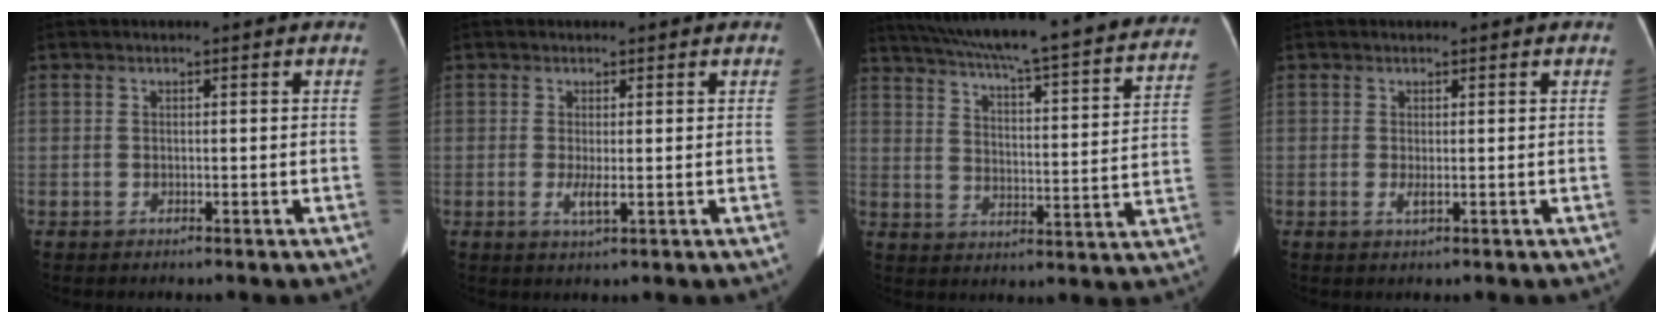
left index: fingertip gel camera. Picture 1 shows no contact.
{"total": 2.0, "force": [-0.4, 0.3, 2.0], "torque": [-0.045, -0.009, -0.003]}
{"total": 32.9, "force": [29.2, 3.0, 14.8], "torque": [-0.240, -0.064, 0.363]}
{"total": 0.9, "force": [-0.2, 0.2, 0.9], "torque": [-0.025, -0.006, -0.002]}